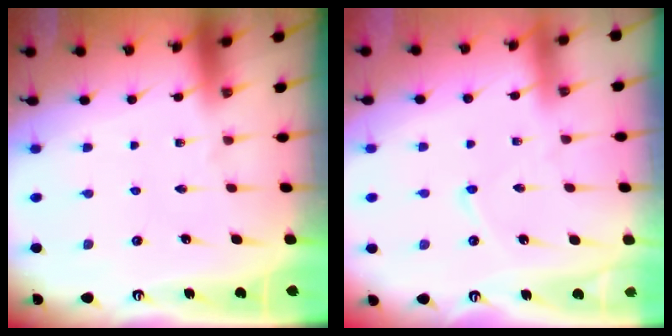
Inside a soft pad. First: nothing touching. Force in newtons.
{"total": 2.1, "press": 2.1, "slide": 0.2}